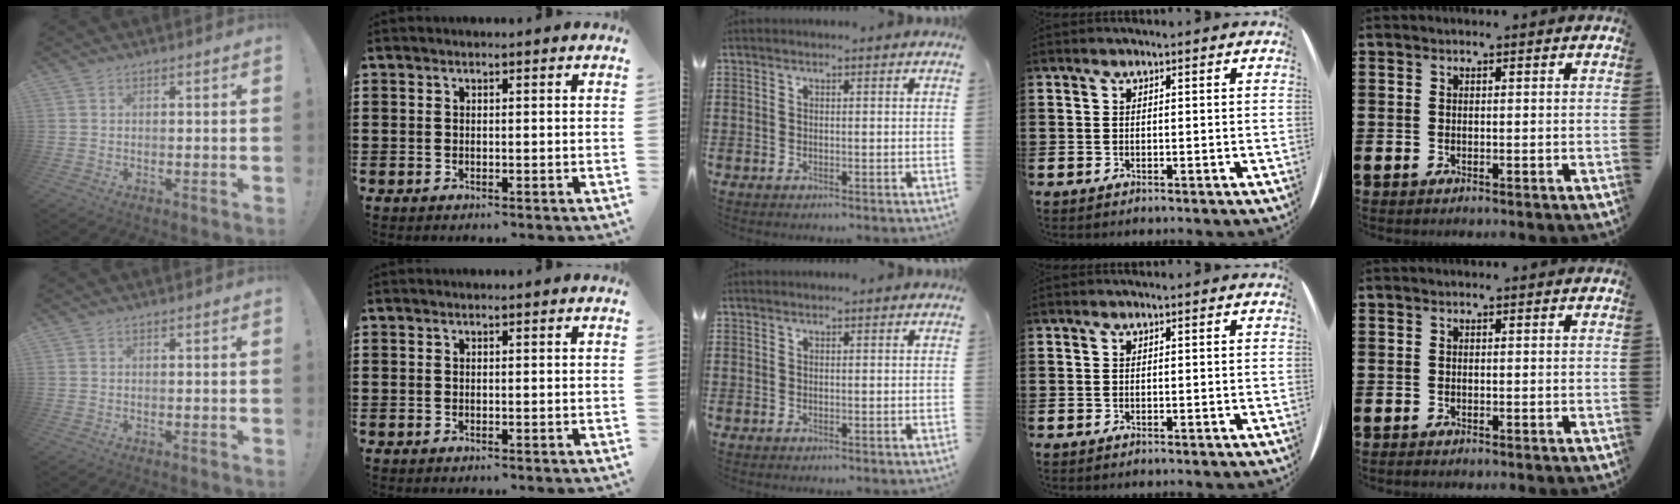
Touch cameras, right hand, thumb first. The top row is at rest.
{}